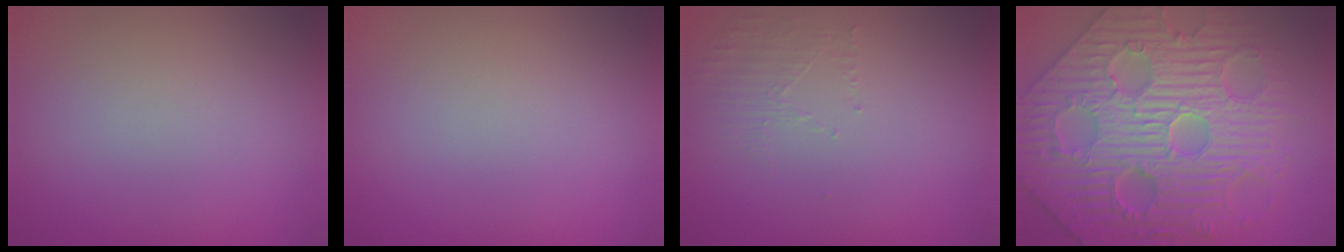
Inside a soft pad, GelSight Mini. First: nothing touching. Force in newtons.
{"total": 0.0}
{"total": 1.4, "press": 0.4, "slide": 1.4}
{"total": 10.1, "press": 7.9, "slide": 6.2}